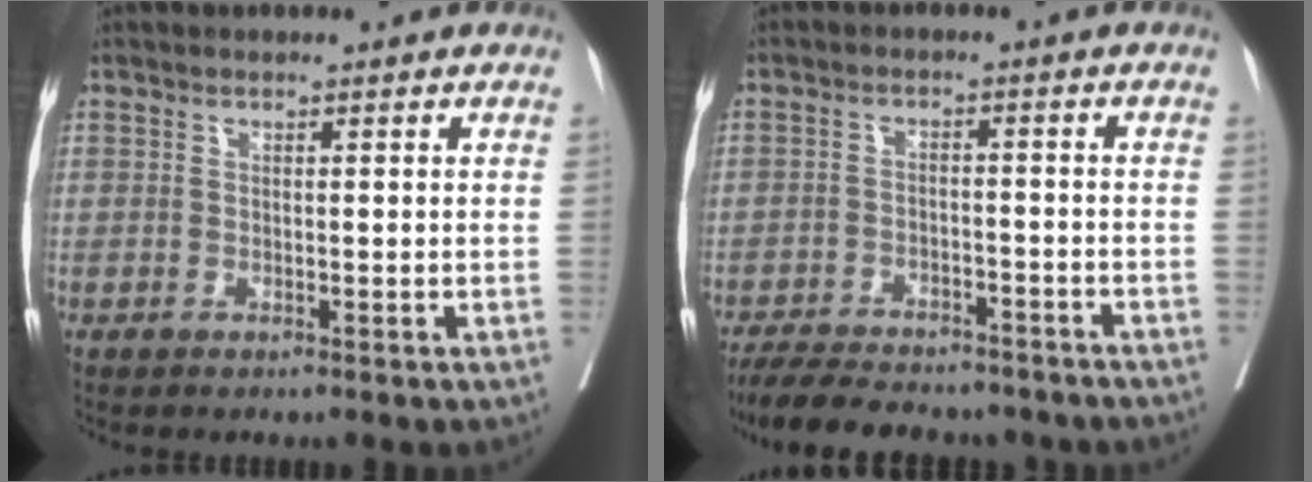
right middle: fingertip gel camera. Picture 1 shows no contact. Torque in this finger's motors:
{"motor_torque": [0.37, -0.39, 0.14, 0.06]}